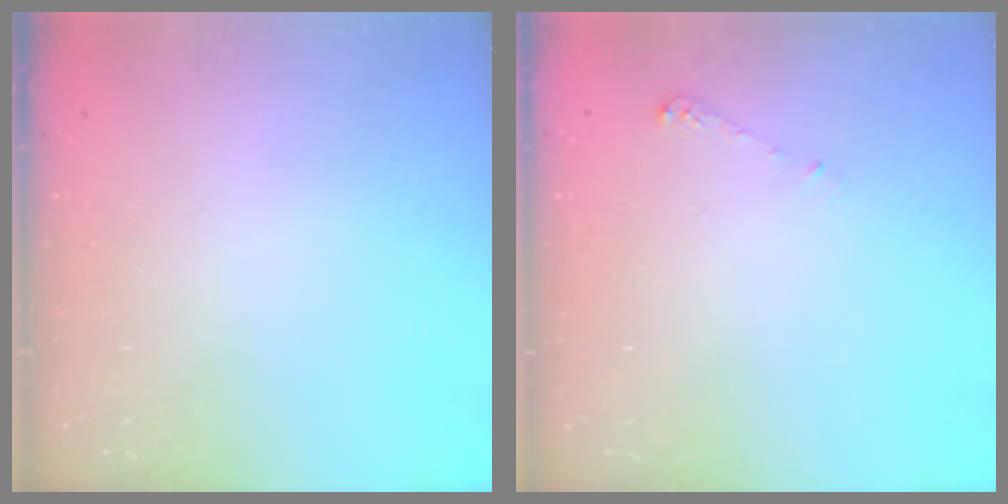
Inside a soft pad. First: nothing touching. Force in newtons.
{"total": 3.2, "press": 3.2, "slide": 0.5}